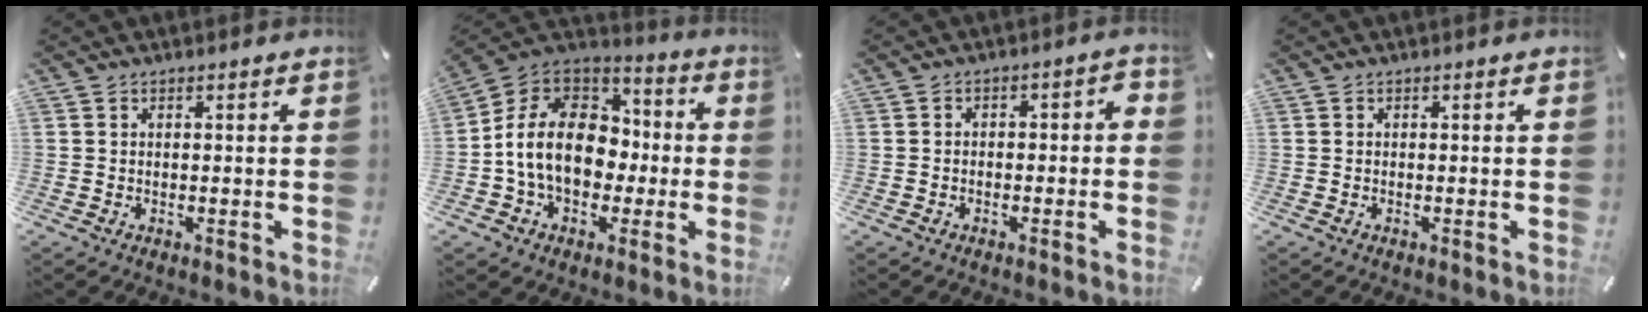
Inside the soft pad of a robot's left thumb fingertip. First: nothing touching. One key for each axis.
{"total": 16.1, "fx": -2.3, "fy": 12.7, "fz": 9.6, "tx": -0.202, "ty": 0.021, "tz": -0.041}
{"total": 2.9, "fx": -2.0, "fy": 1.5, "fz": 1.4, "tx": -0.023, "ty": 0.016, "tz": -0.040}
{"total": 0.0}